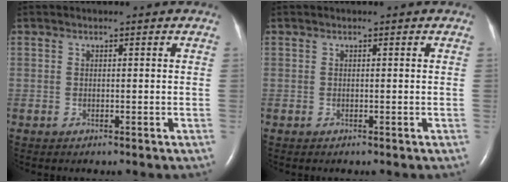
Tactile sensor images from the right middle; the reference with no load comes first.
{"total": 0.0}